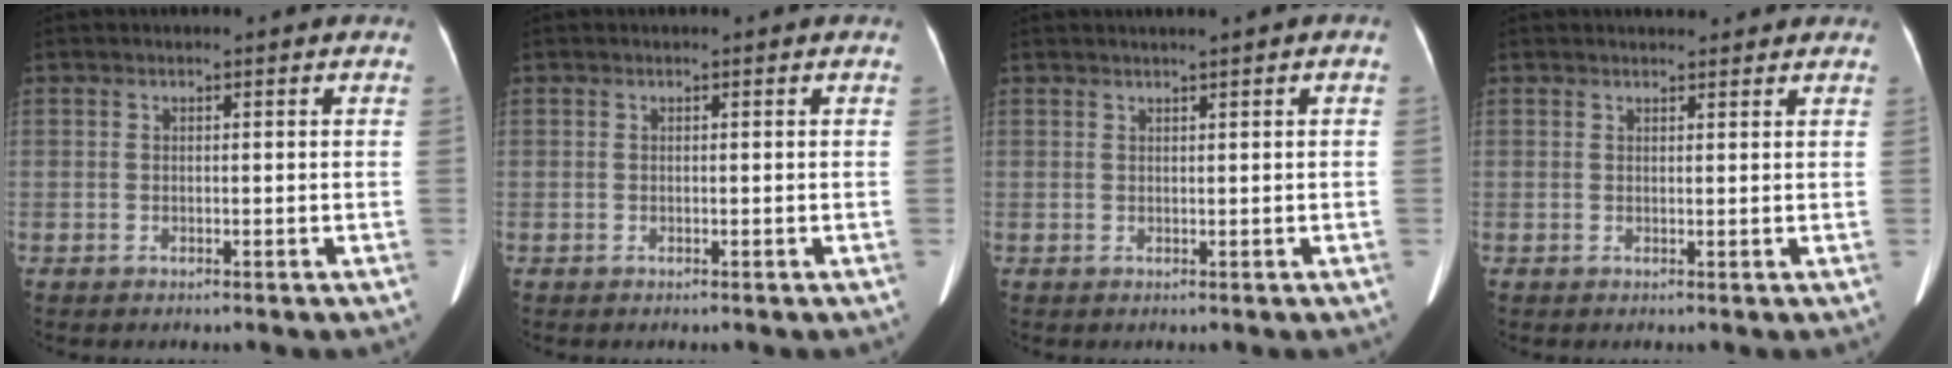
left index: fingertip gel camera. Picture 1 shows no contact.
{"total": 0.0}
{"total": 1.2, "force": [0.7, -0.1, 1.0], "torque": [-0.020, 0.011, 0.015]}
{"total": 2.9, "force": [2.7, 0.9, 0.8], "torque": [-0.008, 0.014, 0.032]}